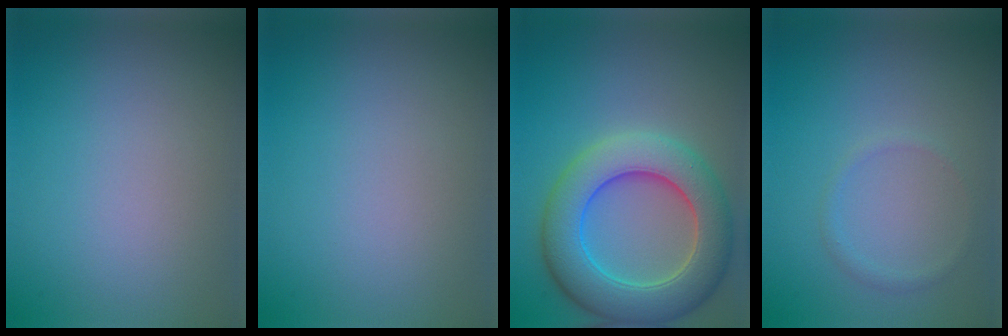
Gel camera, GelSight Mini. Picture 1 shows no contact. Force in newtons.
{"total": 0.0}
{"total": 8.5, "press": 8.5, "slide": 0.4}
{"total": 0.9, "press": 0.9, "slide": 0.1}